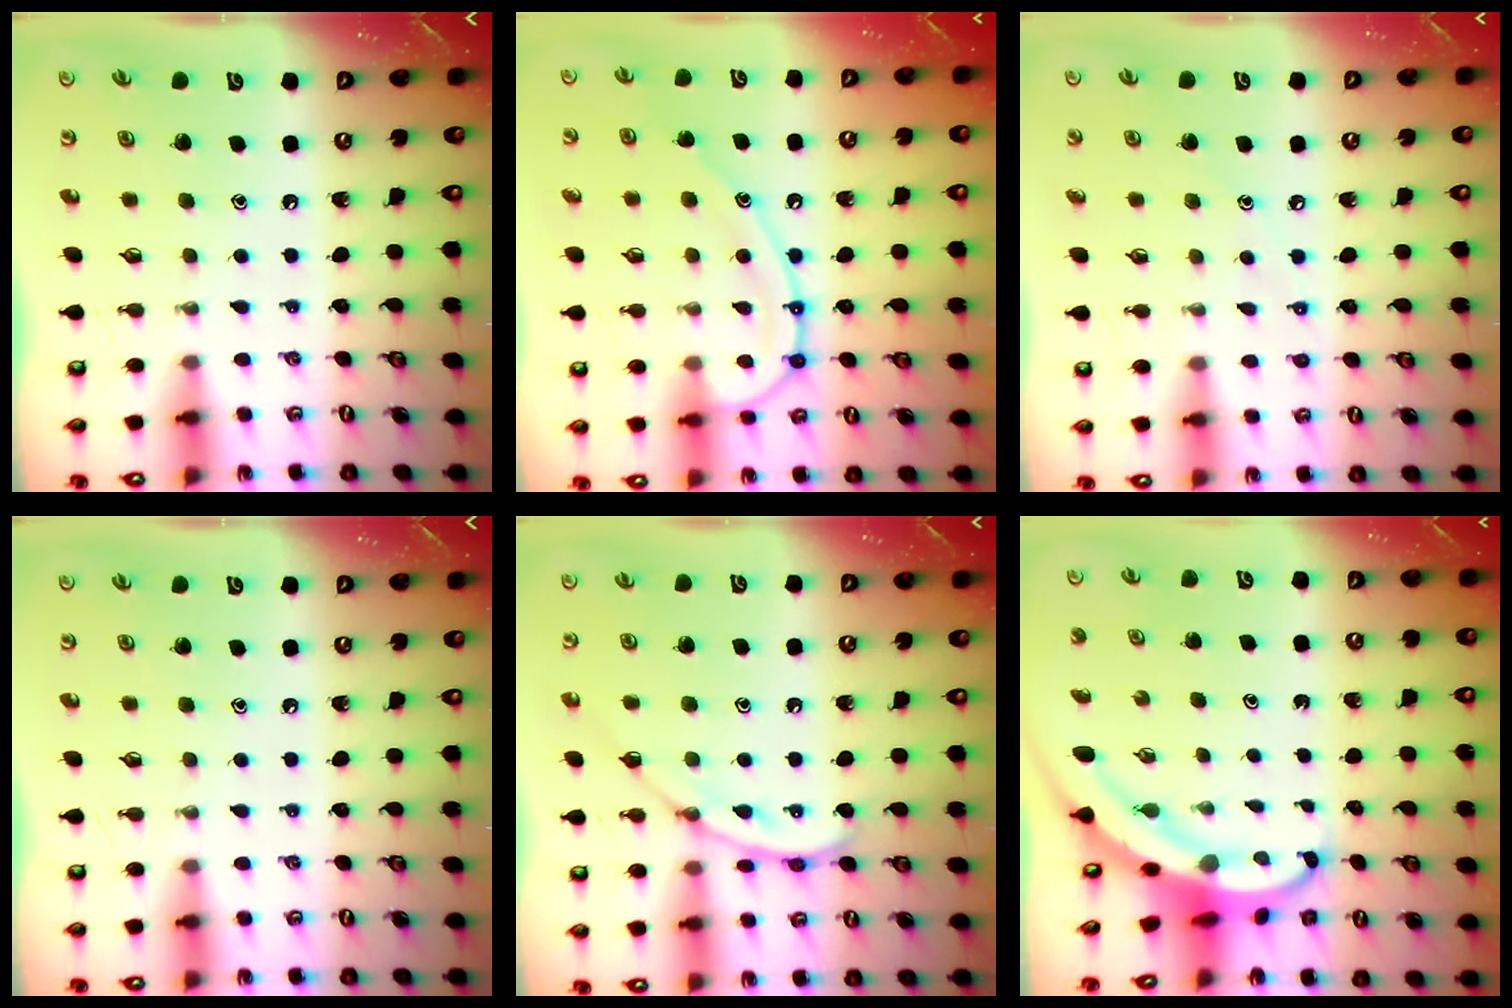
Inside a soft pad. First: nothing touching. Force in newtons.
{"total": 13.1, "press": 13.0, "slide": 1.4}
{"total": 4.4, "press": 4.3, "slide": 0.6}
{"total": 0.0}
{"total": 9.3, "press": 9.3, "slide": 0.7}
{"total": 5.4, "press": 5.4, "slide": 0.5}